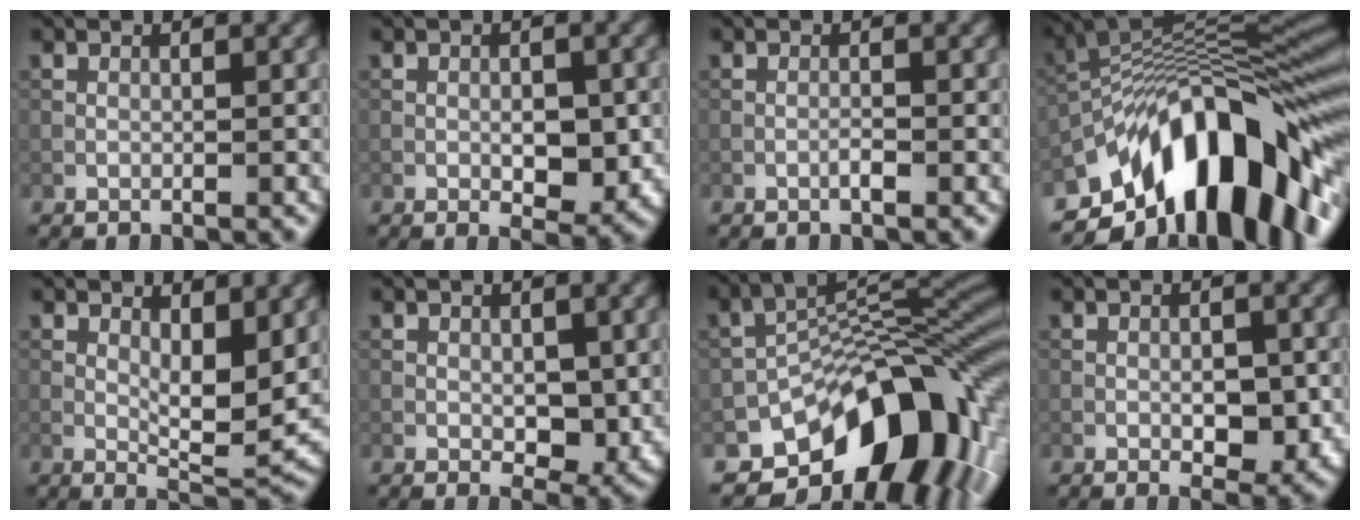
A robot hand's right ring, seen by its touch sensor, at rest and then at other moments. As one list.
[{"total": 3.5, "force": [-0.8, 1.6, 3.0], "torque": [-0.036, 0.001, -0.010]}, {"total": 0.7, "force": [-0.4, 0.0, 0.6], "torque": [-0.012, 0.001, -0.010]}, {"total": 15.3, "force": [-7.7, 6.8, 11.4], "torque": [-0.169, 0.028, -0.141]}, {"total": 5.5, "force": [0.8, 2.1, 5.0], "torque": [-0.082, -0.012, 0.017]}, {"total": 3.3, "force": [-0.2, 1.9, 2.7], "torque": [-0.038, -0.007, 0.002]}, {"total": 13.1, "force": [-7.1, 7.1, 8.5], "torque": [-0.106, 0.003, -0.123]}, {"total": 3.4, "force": [-0.9, 1.6, 2.9], "torque": [-0.035, 0.003, -0.012]}]